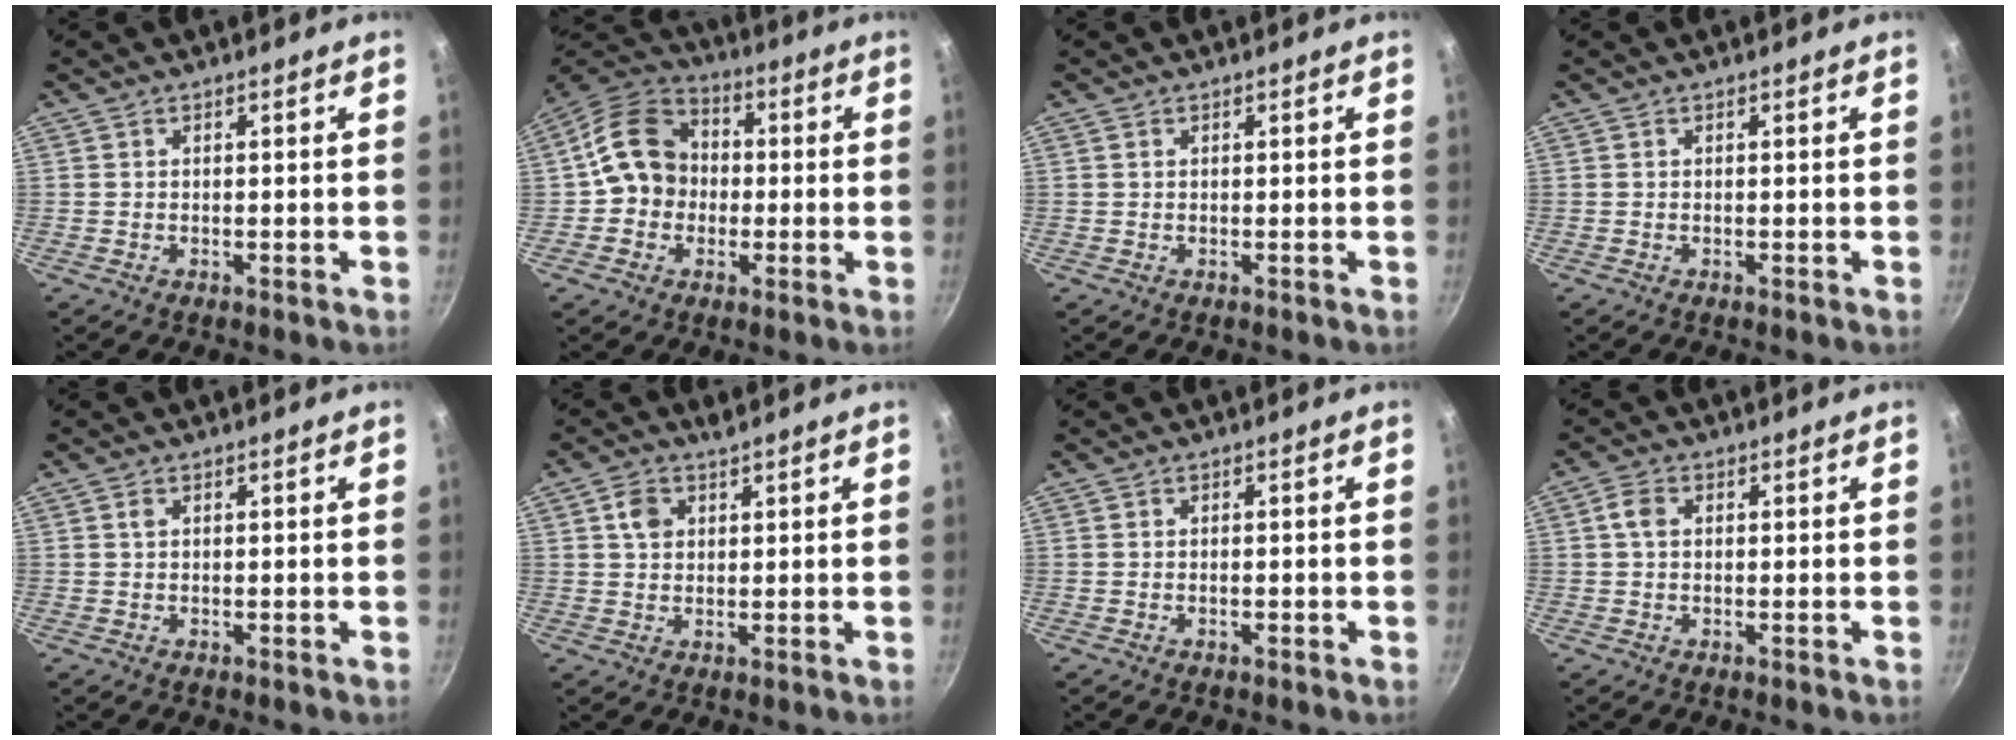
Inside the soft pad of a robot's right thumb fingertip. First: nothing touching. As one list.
[{"total": 12.5, "force": [0.0, 10.7, 6.5], "torque": [-0.076, 0.031, -0.016]}, {"total": 0.0}, {"total": 0.0}, {"total": 0.8, "force": [0.3, 0.5, 0.6], "torque": [-0.011, -0.001, 0.005]}, {"total": 3.4, "force": [1.5, 2.3, 1.9], "torque": [-0.030, 0.000, 0.029]}, {"total": 0.7, "force": [-0.3, 0.3, 0.5], "torque": [-0.010, 0.003, -0.005]}, {"total": 2.8, "force": [0.4, 2.0, 2.0], "torque": [-0.039, 0.006, 0.003]}]